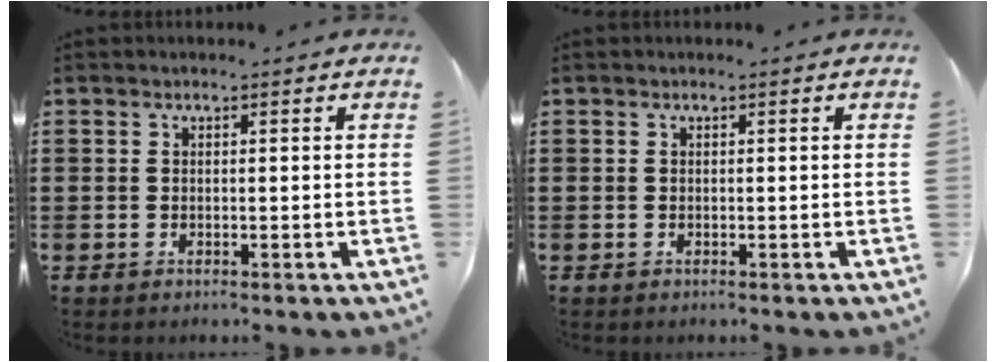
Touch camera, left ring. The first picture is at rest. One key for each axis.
{"total": 0.0}